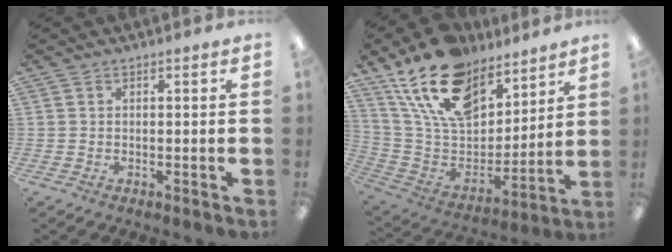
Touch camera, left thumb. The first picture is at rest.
{"total": 20.7, "force": [13.8, 11.2, 10.6], "torque": [-0.202, -0.070, 0.253]}